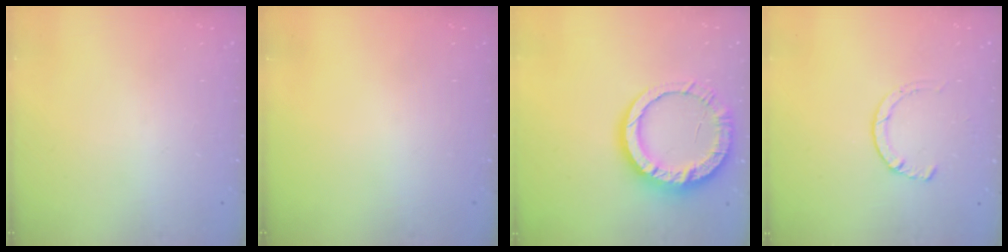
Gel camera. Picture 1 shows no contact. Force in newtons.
{"total": 0.0}
{"total": 15.6, "press": 15.5, "slide": 1.4}
{"total": 1.2, "press": 1.2, "slide": 0.3}